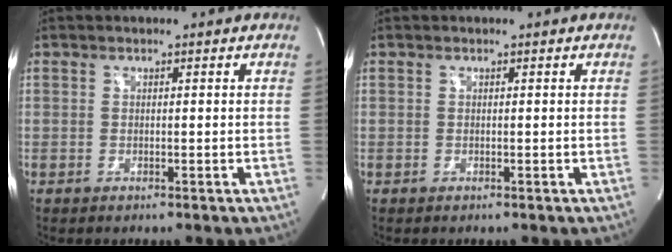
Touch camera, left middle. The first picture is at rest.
{"total": 0.0}